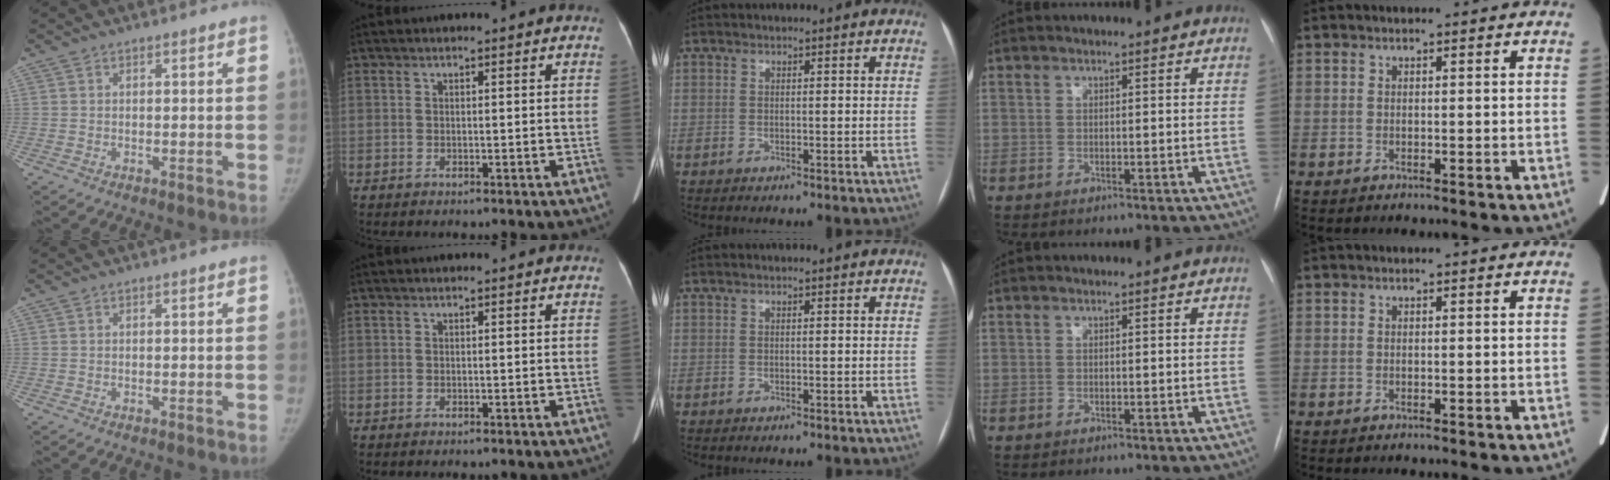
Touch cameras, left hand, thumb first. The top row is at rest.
{}